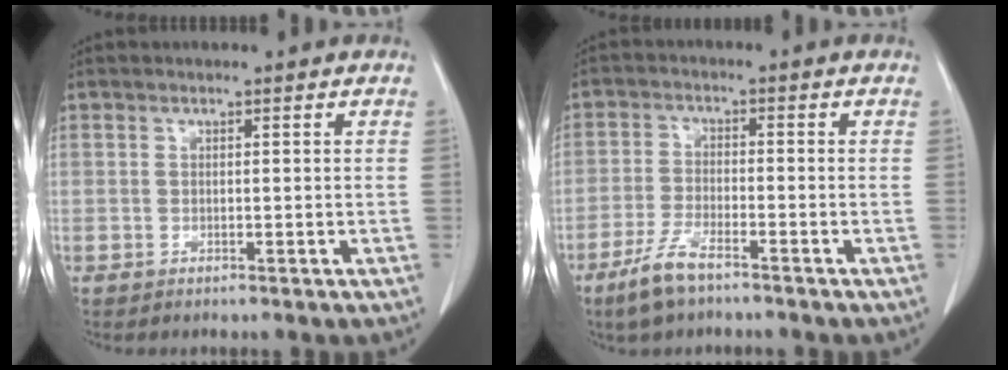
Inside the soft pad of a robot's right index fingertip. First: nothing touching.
{"total": 5.8, "force": [-4.3, 1.2, 3.7], "torque": [-0.085, -0.009, -0.081]}